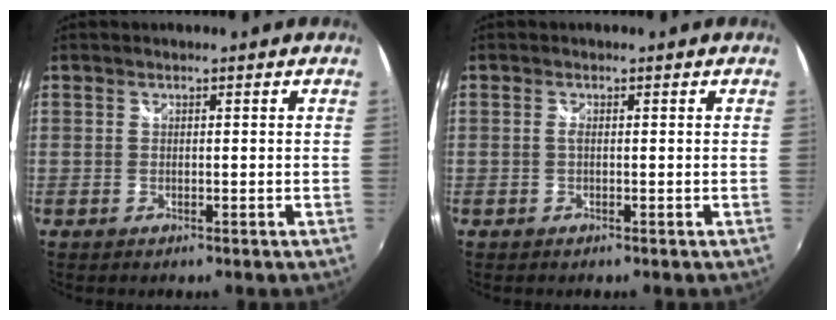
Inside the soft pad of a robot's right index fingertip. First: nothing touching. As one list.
[{"total": 0.7, "force": [0.0, 0.1, 0.7], "torque": [-0.013, 0.000, -0.003]}]